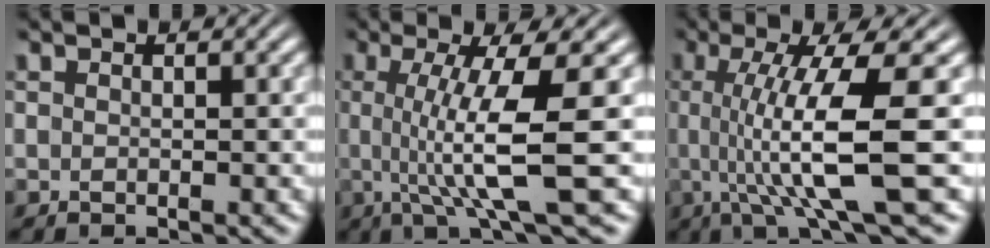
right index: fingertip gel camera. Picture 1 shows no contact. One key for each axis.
{"total": 6.7, "fx": -0.3, "fy": 0.3, "fz": 6.7, "tx": -0.113, "ty": -0.015, "tz": 0.000}
{"total": 8.6, "fx": 0.0, "fy": 1.3, "fz": 8.5, "tx": -0.143, "ty": -0.009, "tz": 0.005}